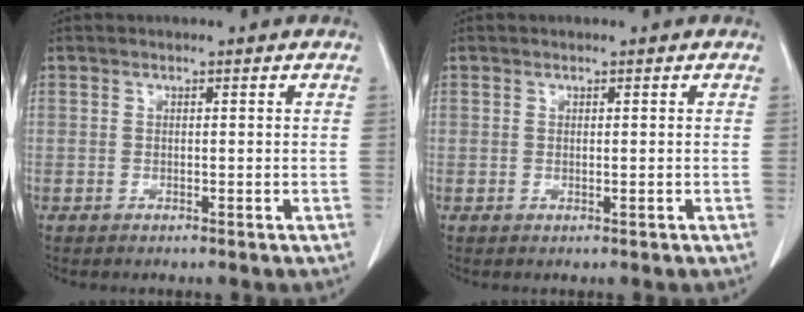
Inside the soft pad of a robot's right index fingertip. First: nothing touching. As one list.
[{"total": 0.0}]